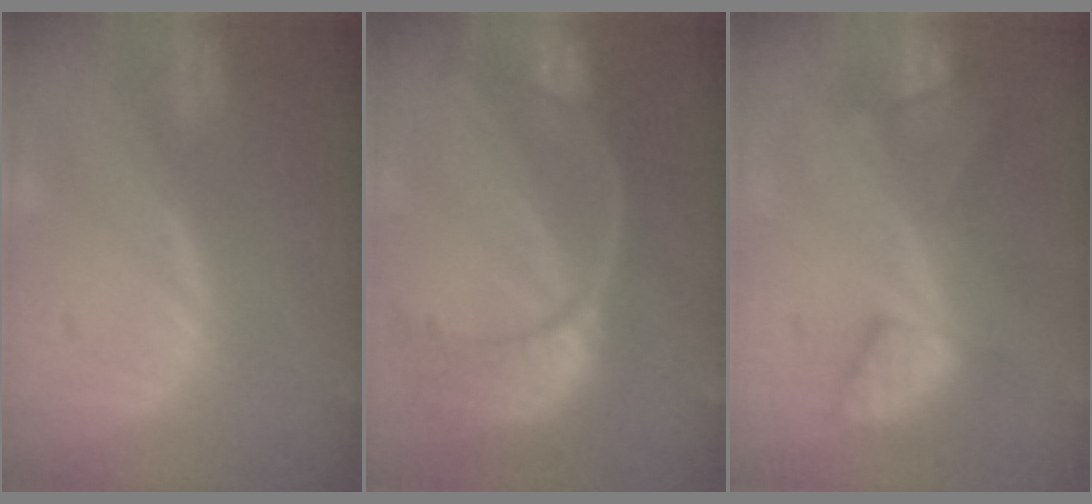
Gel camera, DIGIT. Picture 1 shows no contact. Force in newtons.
{"total": 11.3, "press": 9.5, "slide": 6.1}
{"total": 7.5, "press": 7.4, "slide": 1.5}